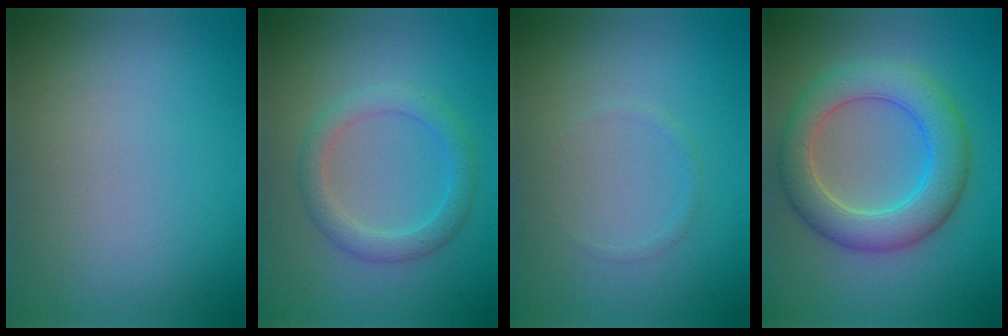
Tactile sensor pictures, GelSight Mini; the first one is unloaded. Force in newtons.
{"total": 2.7, "press": 2.7, "slide": 0.1}
{"total": 0.5, "press": 0.5, "slide": 0.0}
{"total": 6.3, "press": 6.3, "slide": 0.5}